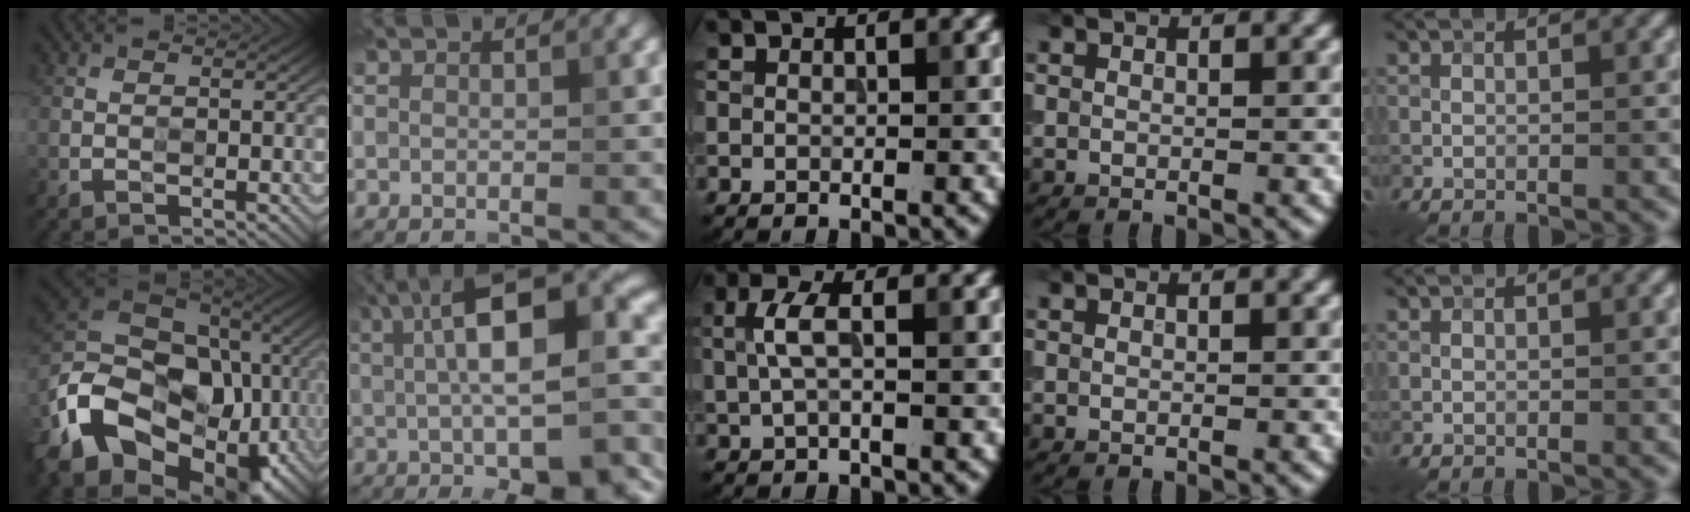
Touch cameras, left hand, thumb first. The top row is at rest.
{"thumb": {"total": 19.6, "force": [-7.7, 14.0, 11.3], "torque": [-0.272, -0.035, -0.139]}, "index": {"total": 15.2, "force": [0.0, 4.8, 14.4], "torque": [-0.181, 0.026, 0.011]}, "middle": {"total": 2.4, "force": [0.3, 0.7, 2.3], "torque": [-0.051, 0.005, 0.004]}}